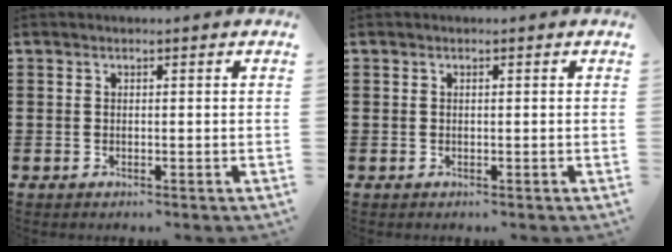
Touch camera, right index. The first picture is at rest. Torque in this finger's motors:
{"motor_torque": [-0.17, 0.27, 0.03, -0.01]}